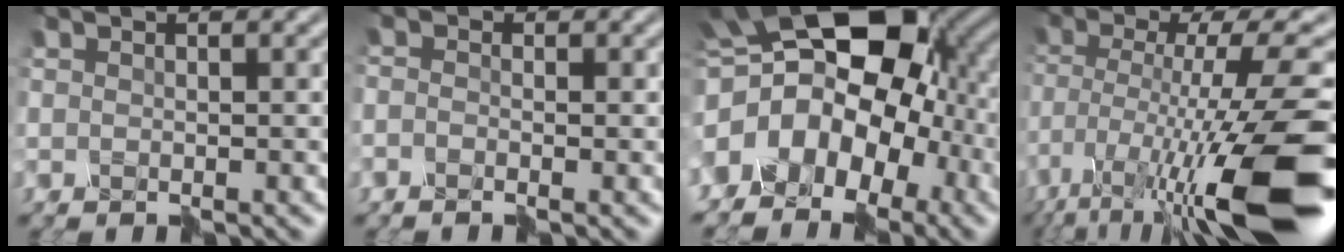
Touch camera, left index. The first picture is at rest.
{"total": 1.6, "force": [-1.4, 0.0, -0.6], "torque": [0.013, 0.002, -0.022]}
{"total": 12.3, "force": [-1.2, 7.9, 9.3], "torque": [-0.145, 0.008, -0.027]}
{"total": 14.0, "force": [-8.1, 2.8, 11.1], "torque": [-0.212, -0.001, -0.140]}